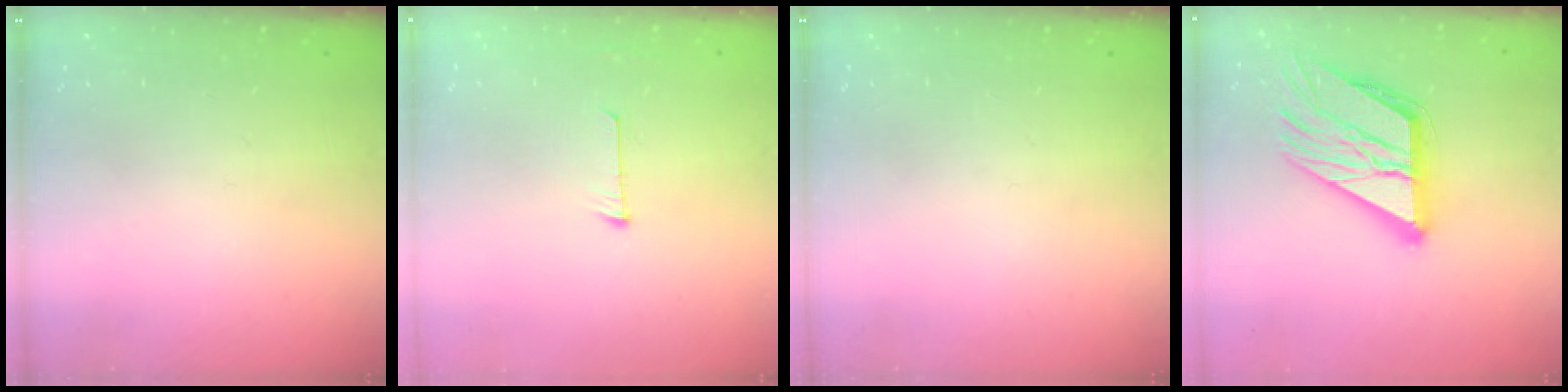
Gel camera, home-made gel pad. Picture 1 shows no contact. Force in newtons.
{"total": 5.9, "press": 5.9, "slide": 0.4}
{"total": 0.0}
{"total": 18.6, "press": 18.5, "slide": 2.2}